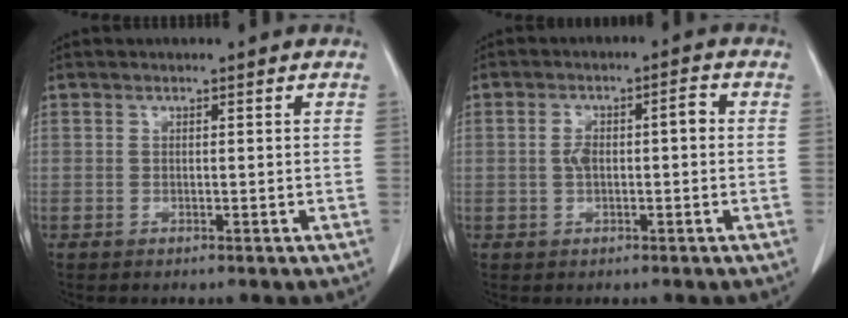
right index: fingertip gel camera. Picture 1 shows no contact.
{"total": 4.6, "force": [0.0, 1.7, 4.2], "torque": [-0.084, 0.023, 0.000]}